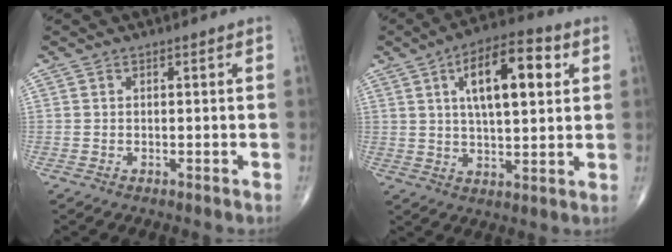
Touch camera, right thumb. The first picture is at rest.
{"total": 14.4, "force": [4.6, 5.8, 12.4], "torque": [-0.183, 0.002, 0.071]}